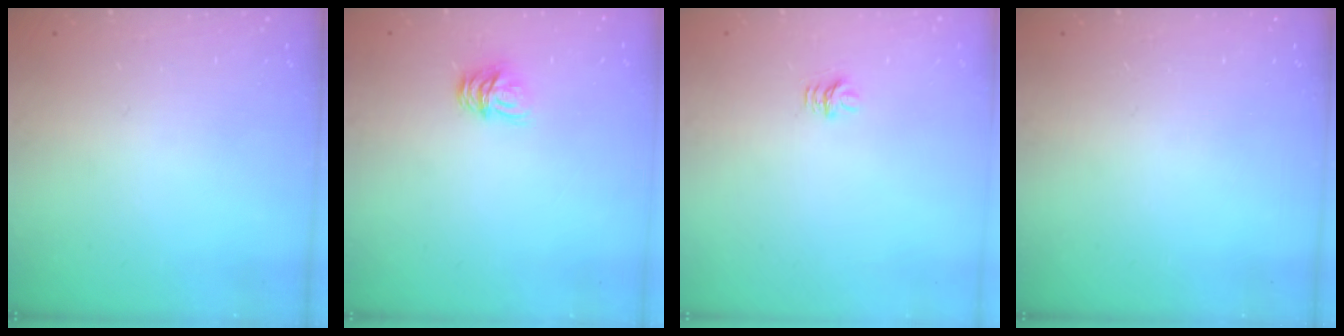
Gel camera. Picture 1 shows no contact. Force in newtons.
{"total": 7.6, "press": 7.6, "slide": 0.7}
{"total": 3.9, "press": 3.9, "slide": 0.3}
{"total": 0.0}